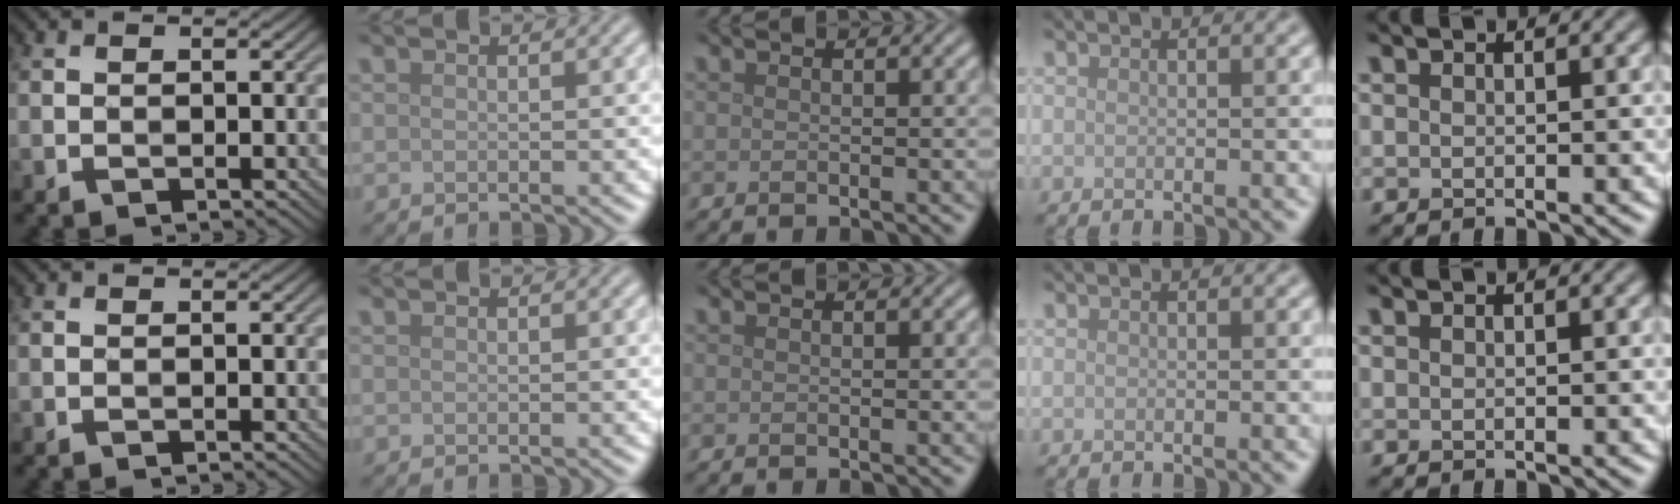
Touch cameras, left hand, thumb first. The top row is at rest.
{}